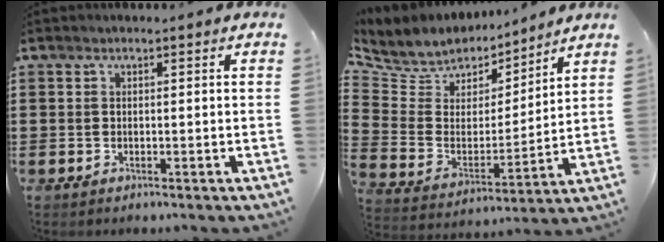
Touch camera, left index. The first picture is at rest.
{"total": 6.8, "force": [5.9, 3.4, 0.0], "torque": [-0.049, -0.048, 0.107]}